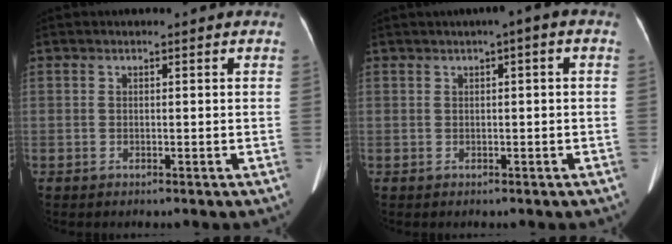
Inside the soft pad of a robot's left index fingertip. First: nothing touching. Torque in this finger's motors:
{"motor_torque": [0.12, -0.37, -0.01, 0.01]}